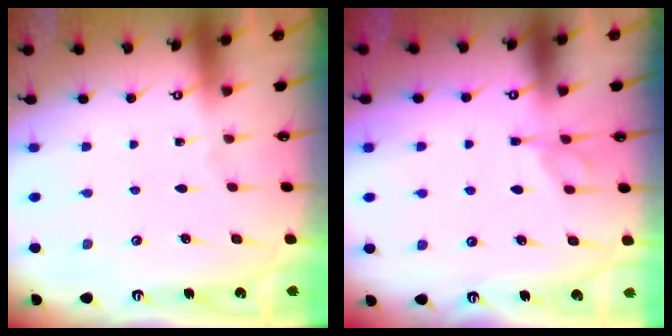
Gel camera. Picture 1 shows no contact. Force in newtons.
{"total": 6.2, "press": 6.1, "slide": 0.8}